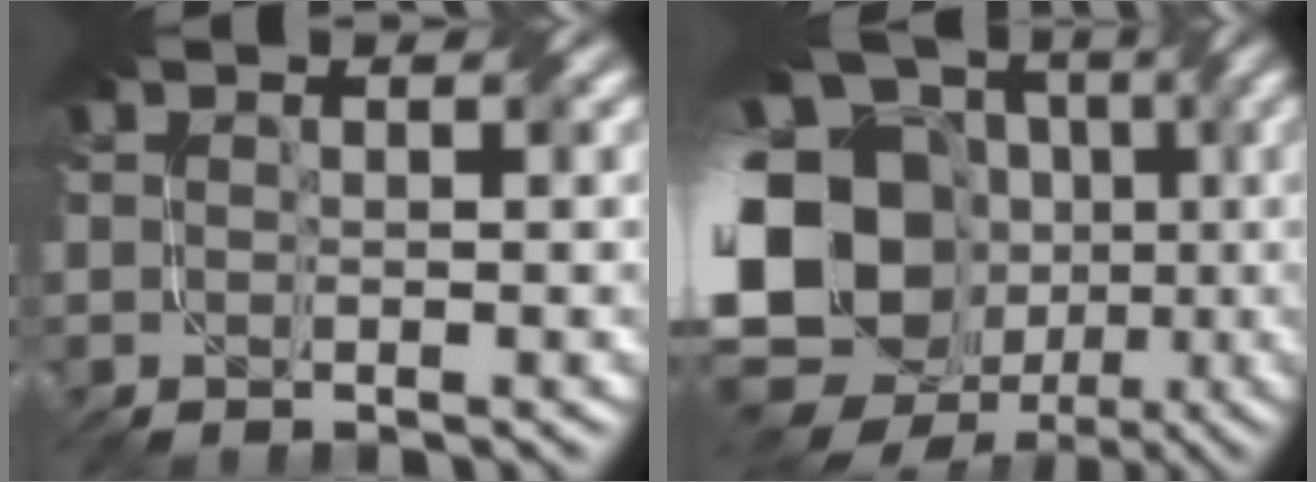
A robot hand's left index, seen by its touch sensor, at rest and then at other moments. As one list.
[{"total": 22.4, "force": [-2.6, 18.7, 12.0], "torque": [-0.224, -0.002, -0.085]}]